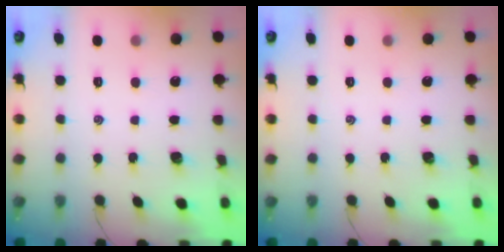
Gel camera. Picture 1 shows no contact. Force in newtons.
{"total": 0.0}